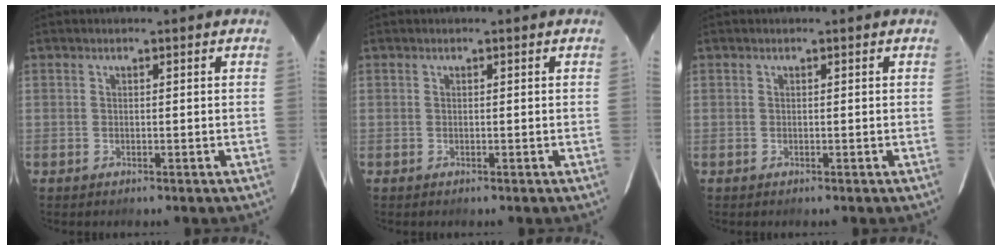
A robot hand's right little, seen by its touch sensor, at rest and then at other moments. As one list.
[{"total": 0.0}, {"total": 0.0}]